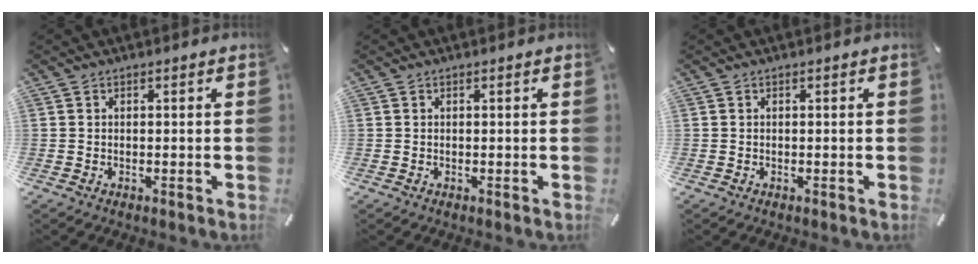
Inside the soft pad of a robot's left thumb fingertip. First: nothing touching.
{"total": 0.0}
{"total": 0.0}